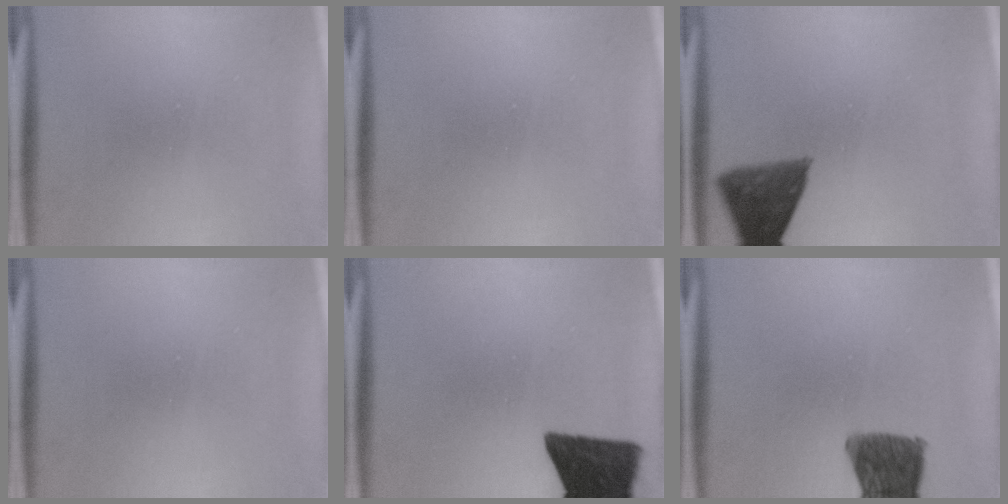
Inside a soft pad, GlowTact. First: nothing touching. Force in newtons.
{"total": 0.0}
{"total": 7.6}
{"total": 0.0}
{"total": 14.7}
{"total": 10.0}